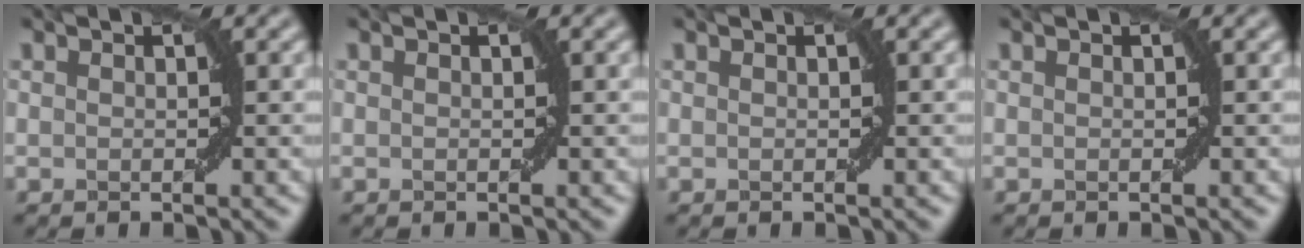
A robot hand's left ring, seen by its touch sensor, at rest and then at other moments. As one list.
[{"total": 0.0}, {"total": 0.0}, {"total": 0.0}]